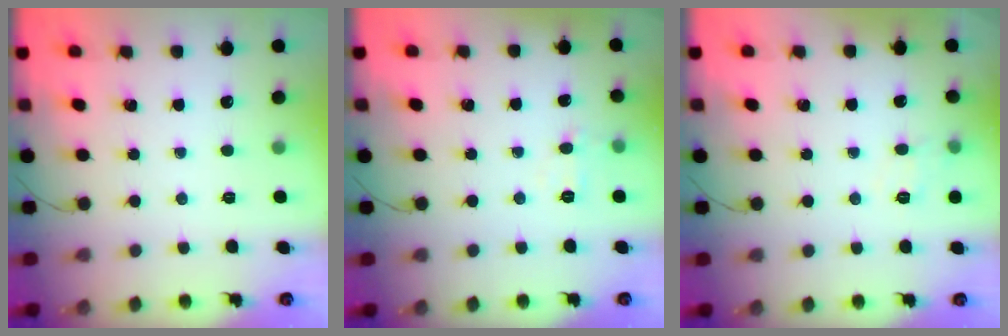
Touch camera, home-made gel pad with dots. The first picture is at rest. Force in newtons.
{"total": 5.0, "press": 4.8, "slide": 1.5}
{"total": 4.3, "press": 4.0, "slide": 1.6}